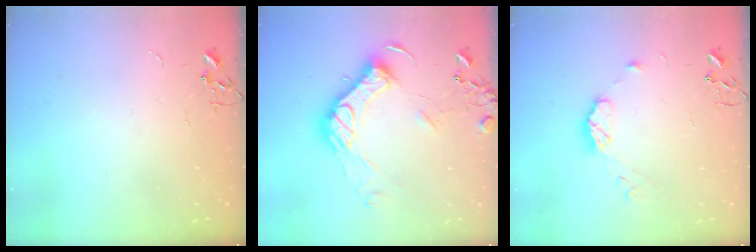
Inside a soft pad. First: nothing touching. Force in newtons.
{"total": 16.4, "press": 16.4, "slide": 0.9}
{"total": 8.0, "press": 8.0, "slide": 0.6}